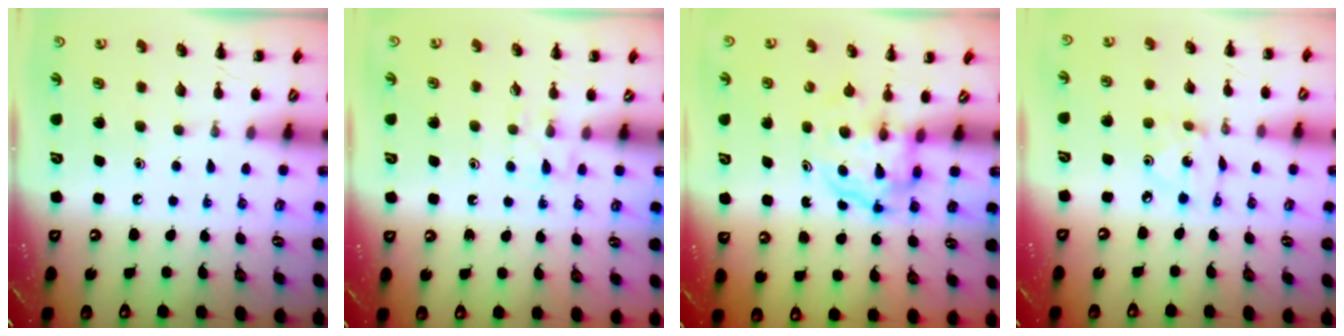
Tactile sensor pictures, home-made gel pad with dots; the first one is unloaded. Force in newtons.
{"total": 3.9, "press": 3.7, "slide": 1.3}
{"total": 3.8, "press": 3.8, "slide": 0.2}
{"total": 2.2, "press": 2.2, "slide": 0.4}